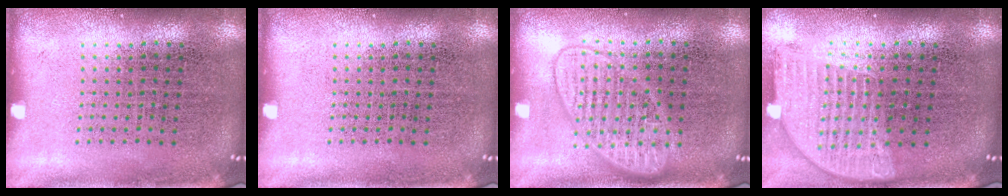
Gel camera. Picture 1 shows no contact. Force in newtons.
{"total": 0.0}
{"total": 2.0, "press": 1.9, "slide": 0.3}
{"total": 1.6, "press": 1.4, "slide": 0.8}